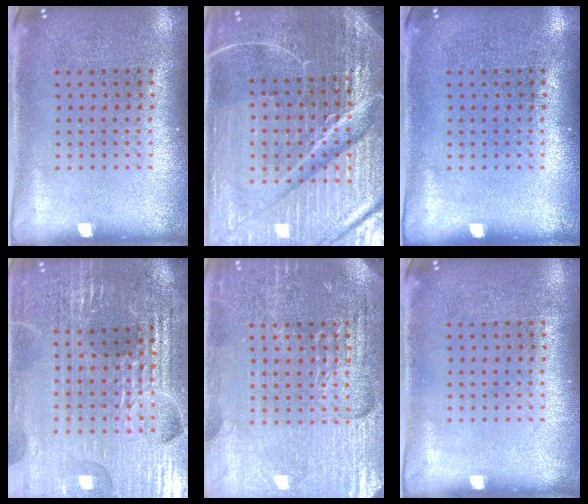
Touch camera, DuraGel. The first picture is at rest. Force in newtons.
{"total": 6.4, "press": 5.7, "slide": 3.0}
{"total": 0.0}
{"total": 4.4, "press": 4.2, "slide": 1.2}
{"total": 4.2, "press": 4.0, "slide": 1.2}
{"total": 0.0}